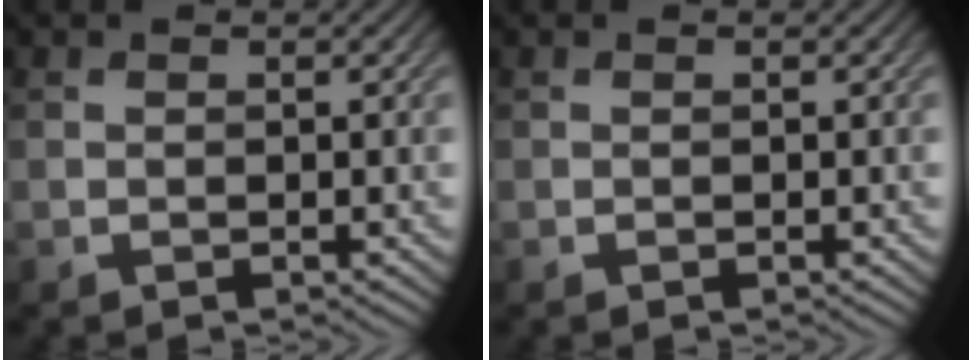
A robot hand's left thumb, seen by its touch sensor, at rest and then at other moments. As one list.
[{"total": 0.0}]